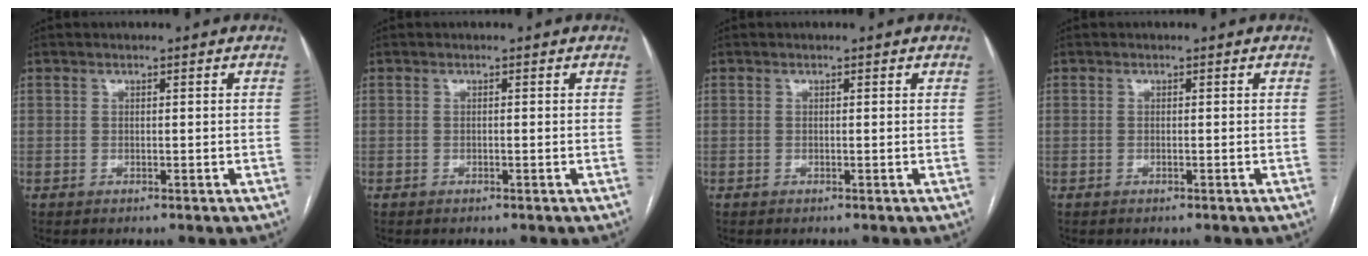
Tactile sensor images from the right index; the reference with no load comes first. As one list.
[{"total": 0.0}, {"total": 0.0}, {"total": 0.0}]